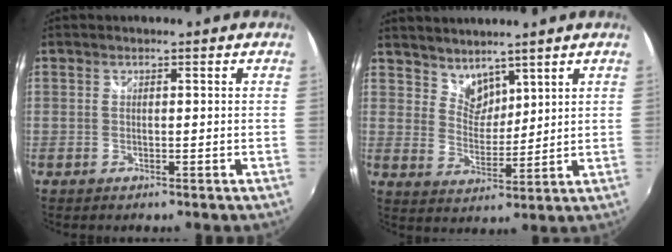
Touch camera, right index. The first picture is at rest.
{"total": 5.8, "force": [5.0, 2.6, 1.2], "torque": [-0.009, 0.004, 0.097]}